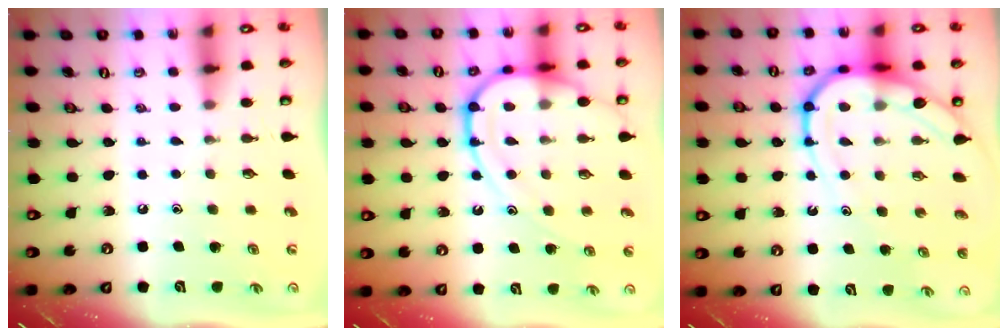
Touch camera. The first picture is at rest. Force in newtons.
{"total": 13.5, "press": 13.4, "slide": 1.2}
{"total": 13.8, "press": 13.8, "slide": 1.2}